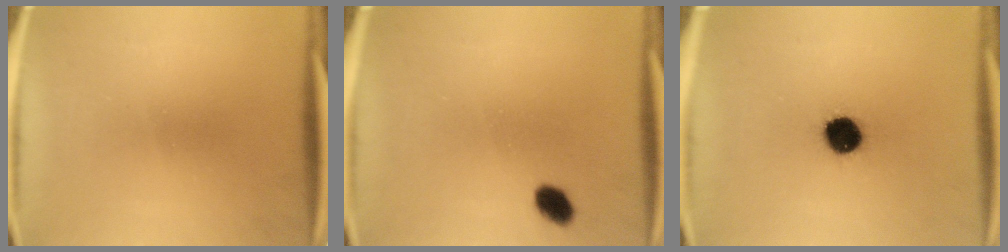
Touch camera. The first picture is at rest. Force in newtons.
{"total": 3.3}
{"total": 9.2}